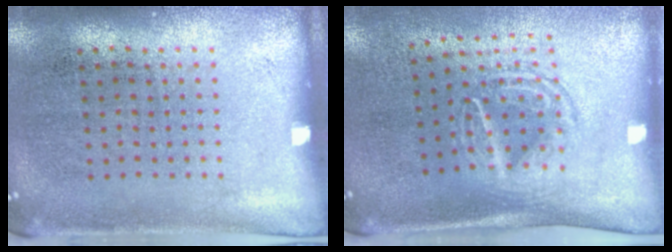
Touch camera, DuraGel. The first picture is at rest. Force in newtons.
{"total": 1.6, "press": 1.2, "slide": 1.1}